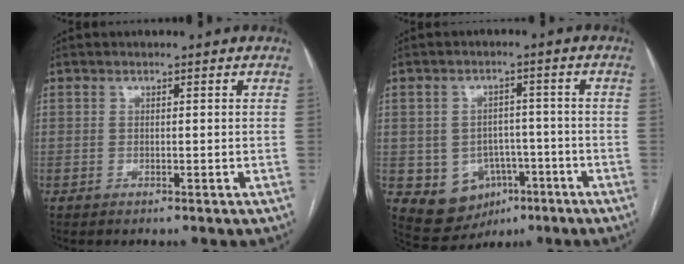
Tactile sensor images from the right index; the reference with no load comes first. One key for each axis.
{"total": 8.5, "fx": -2.9, "fy": 7.2, "fz": 3.4, "tx": -0.050, "ty": 0.023, "tz": -0.029}